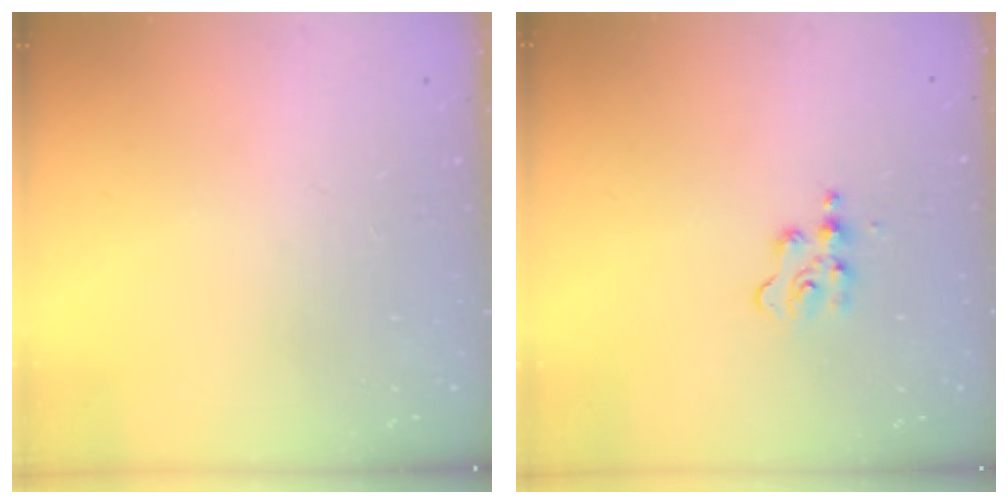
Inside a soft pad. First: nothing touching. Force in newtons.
{"total": 4.2, "press": 4.1, "slide": 0.6}